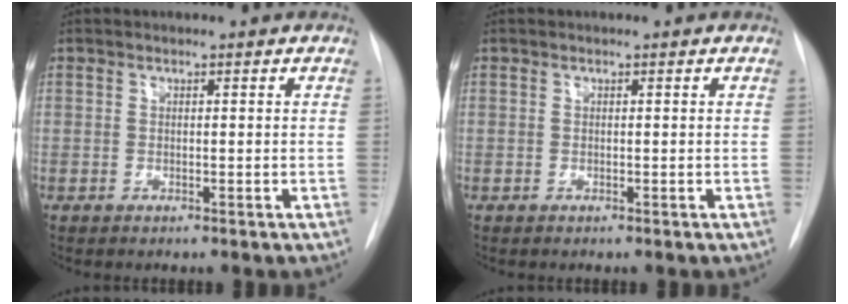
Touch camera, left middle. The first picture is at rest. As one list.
[{"total": 0.0}]